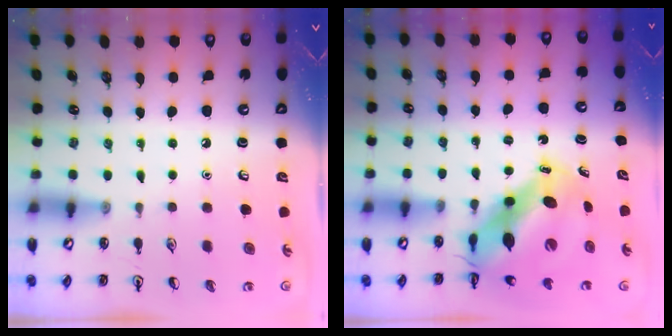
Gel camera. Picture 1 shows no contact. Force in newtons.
{"total": 10.4, "press": 10.0, "slide": 3.0}